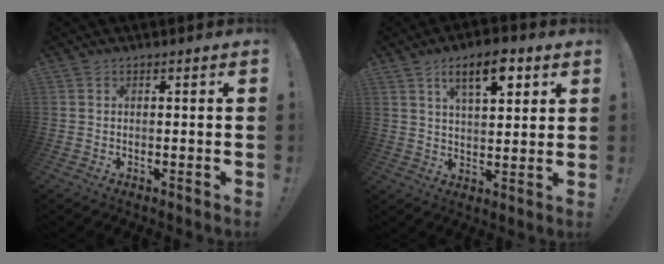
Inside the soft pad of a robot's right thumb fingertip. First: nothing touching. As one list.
[{"total": 10.6, "force": [5.4, 4.2, 8.1], "torque": [-0.121, -0.014, 0.089]}]